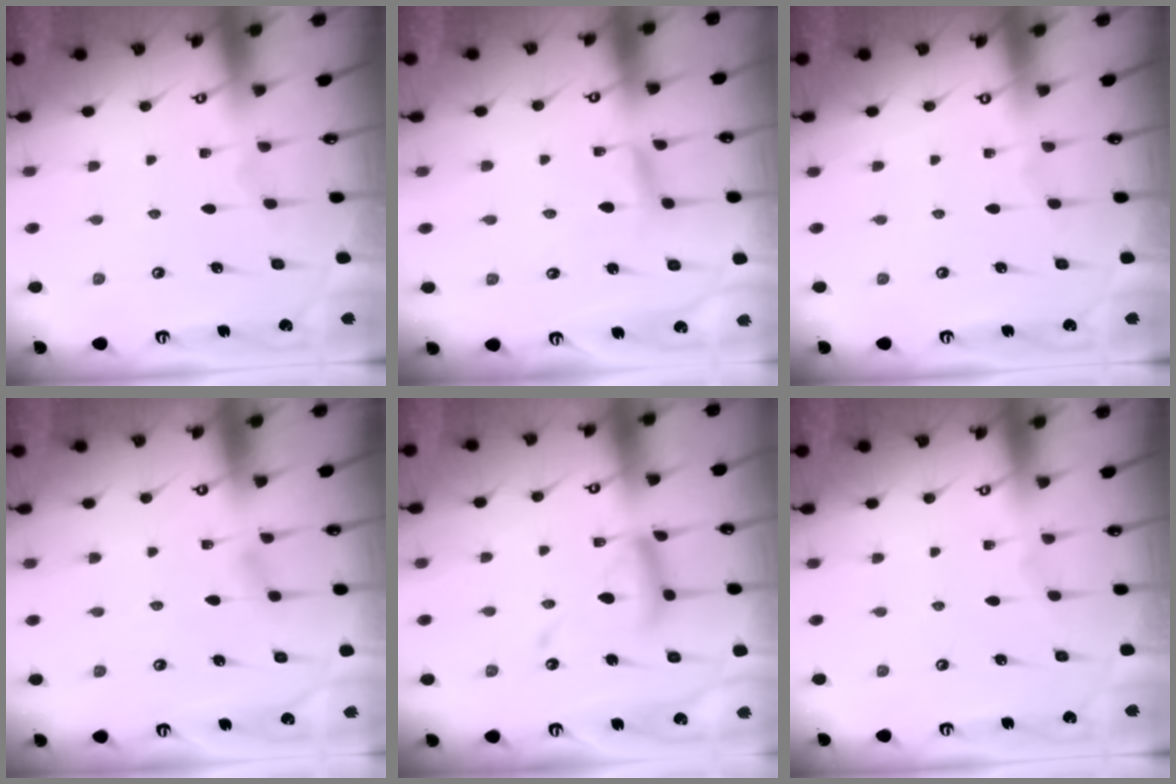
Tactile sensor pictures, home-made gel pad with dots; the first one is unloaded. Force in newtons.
{"total": 2.0, "press": 2.0, "slide": 0.2}
{"total": 0.0}
{"total": 3.9, "press": 3.9, "slide": 0.5}
{"total": 12.6, "press": 12.6, "slide": 1.1}
{"total": 0.0}